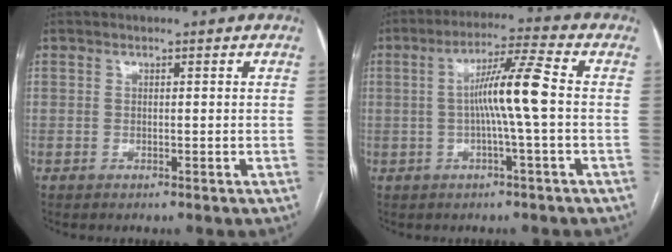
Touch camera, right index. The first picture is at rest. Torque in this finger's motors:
{"motor_torque": [1.23, -0.11, 0.35, 0.15]}